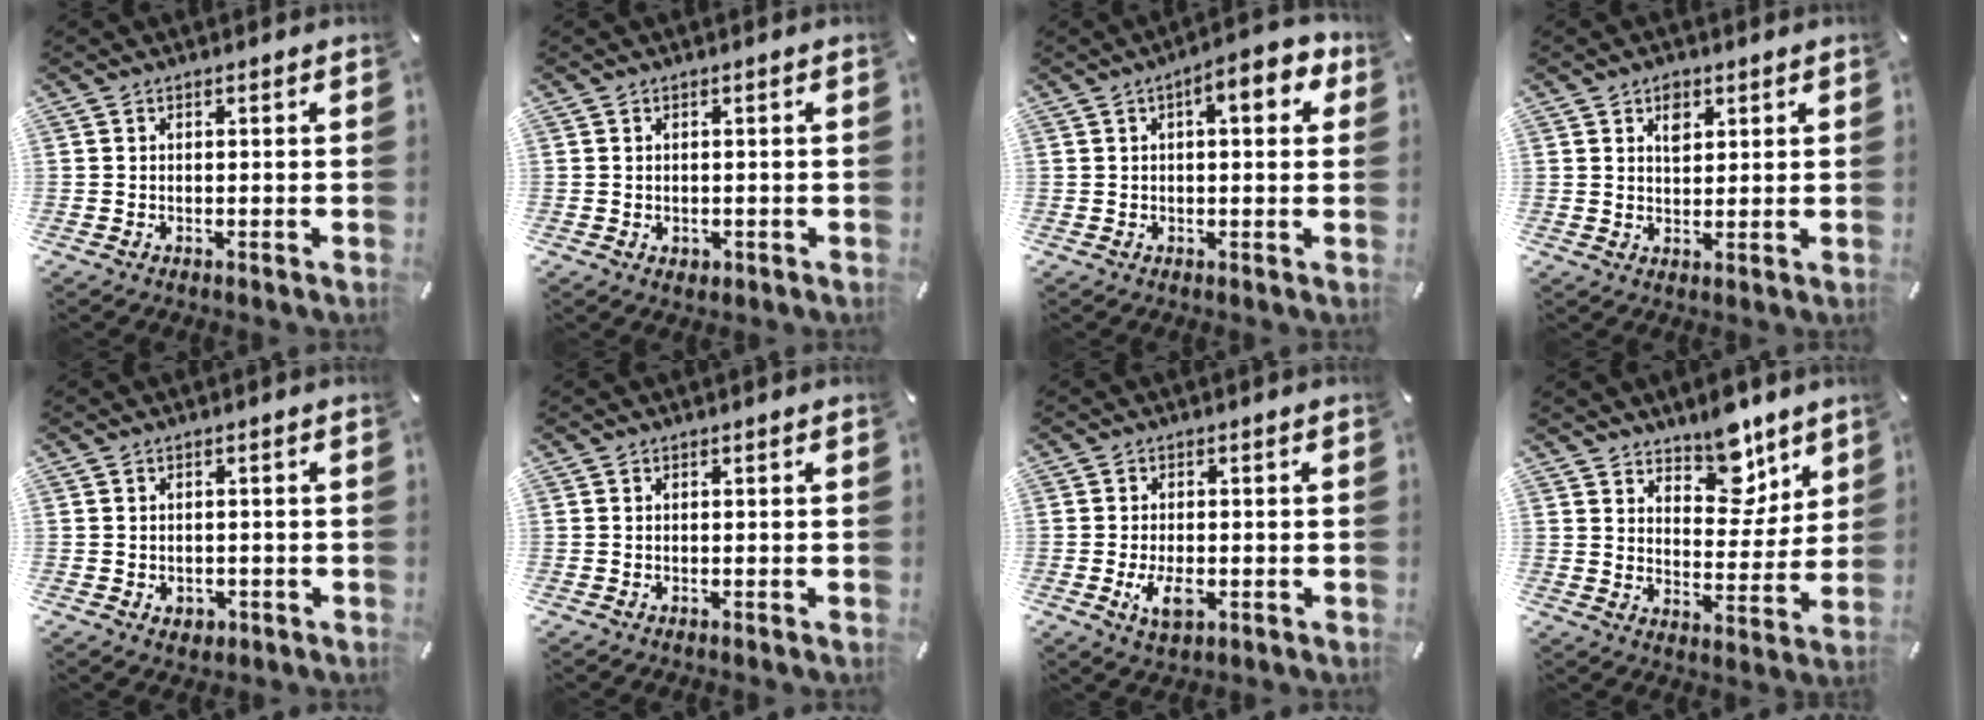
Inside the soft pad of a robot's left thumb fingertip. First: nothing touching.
{"total": 1.1, "force": [-0.1, 1.0, 0.3], "torque": [-0.007, 0.005, -0.004]}
{"total": 8.0, "force": [3.1, 2.8, 6.8], "torque": [-0.093, -0.010, 0.043]}
{"total": 3.5, "force": [1.8, 2.4, 1.8], "torque": [-0.015, -0.007, 0.029]}
{"total": 2.3, "force": [-0.6, 2.0, 0.9], "torque": [-0.008, 0.000, -0.015]}
{"total": 0.0}
{"total": 5.3, "force": [-1.3, 3.0, 4.2], "torque": [-0.088, -0.005, -0.027]}
{"total": 11.1, "force": [8.7, 5.8, 3.7], "torque": [-0.039, -0.067, 0.156]}